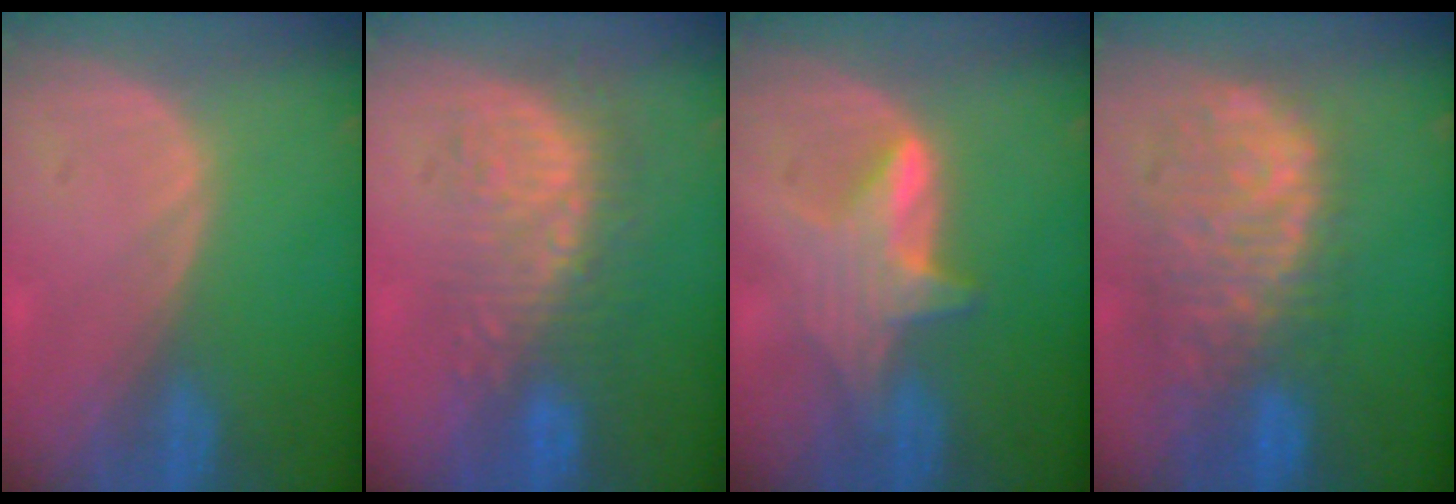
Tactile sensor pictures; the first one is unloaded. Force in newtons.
{"total": 9.1, "press": 8.6, "slide": 3.0}
{"total": 5.8, "press": 5.7, "slide": 0.9}
{"total": 11.8, "press": 9.8, "slide": 6.6}